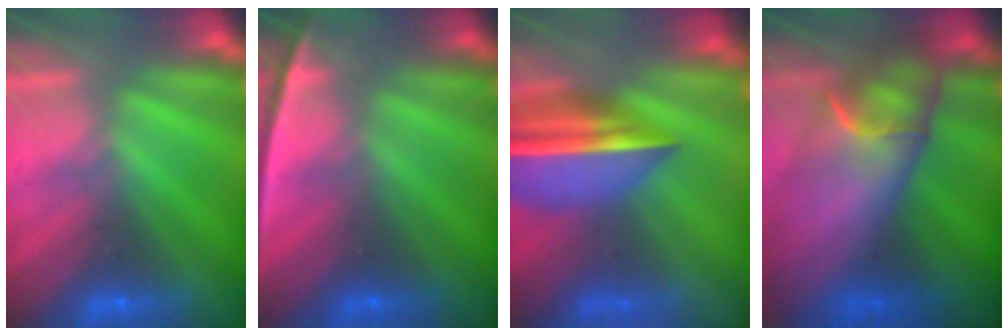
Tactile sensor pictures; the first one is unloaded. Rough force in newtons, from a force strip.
{"total": 2.4}
{"total": 6.1}
{"total": 9.8}